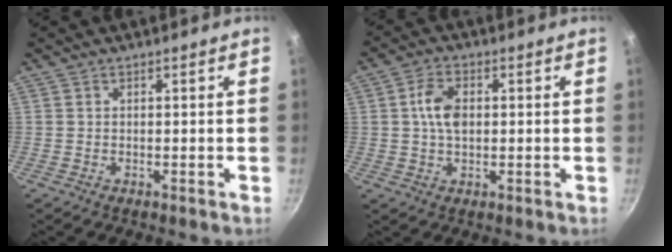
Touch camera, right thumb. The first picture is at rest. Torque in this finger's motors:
{"motor_torque": [1.03, 0.95, 1.05, 0.34, 0.08]}